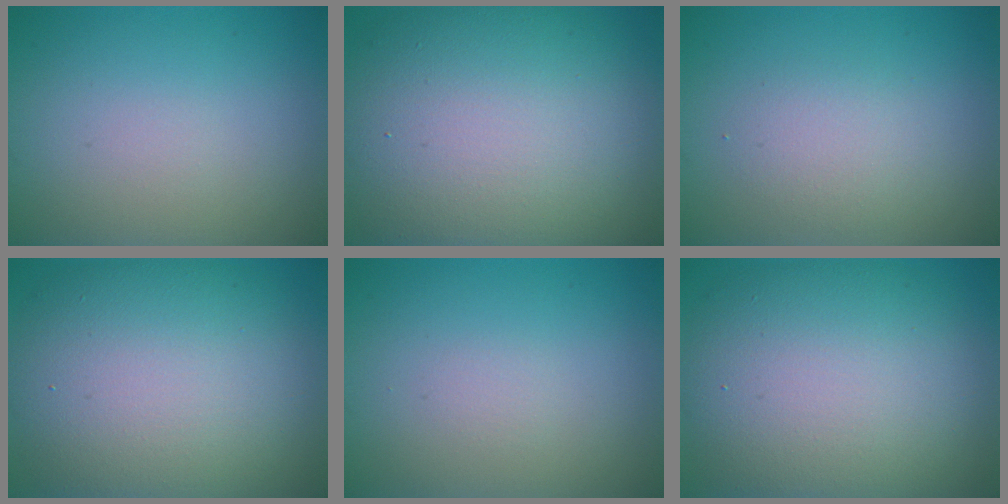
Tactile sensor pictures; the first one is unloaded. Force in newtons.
{"total": 14.7, "press": 14.7, "slide": 1.4}
{"total": 2.1, "press": 2.1, "slide": 0.2}
{"total": 12.4, "press": 12.4, "slide": 0.8}
{"total": 0.5, "press": 0.5, "slide": 0.0}
{"total": 11.8, "press": 11.7, "slide": 1.0}